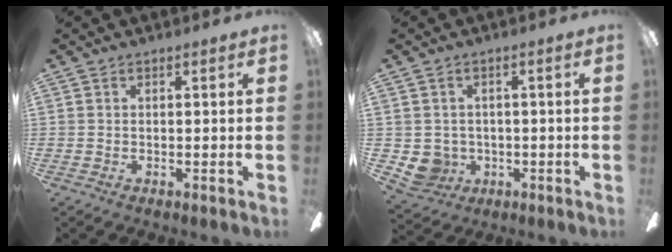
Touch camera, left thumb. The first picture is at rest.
{"total": 4.9, "force": [-0.4, 4.8, 1.0], "torque": [-0.050, 0.001, -0.005]}